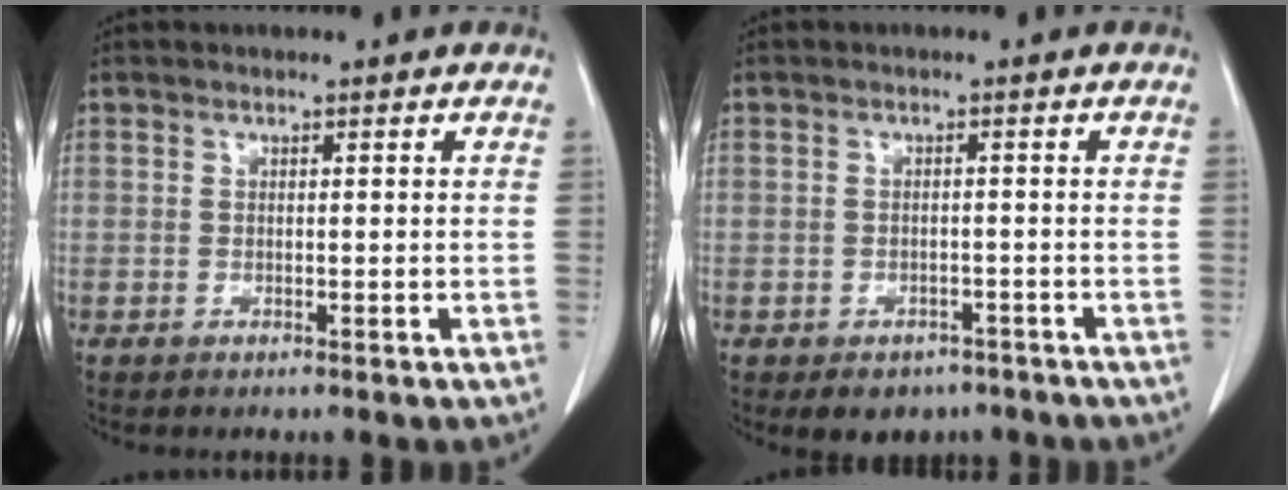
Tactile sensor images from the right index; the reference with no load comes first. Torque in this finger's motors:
{"motor_torque": [-0.43, -0.32, -0.14, -0.04]}